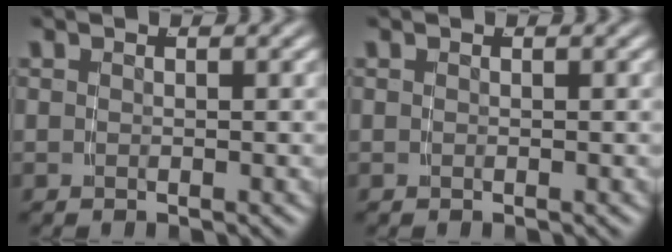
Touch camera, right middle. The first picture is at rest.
{"total": 0.0}